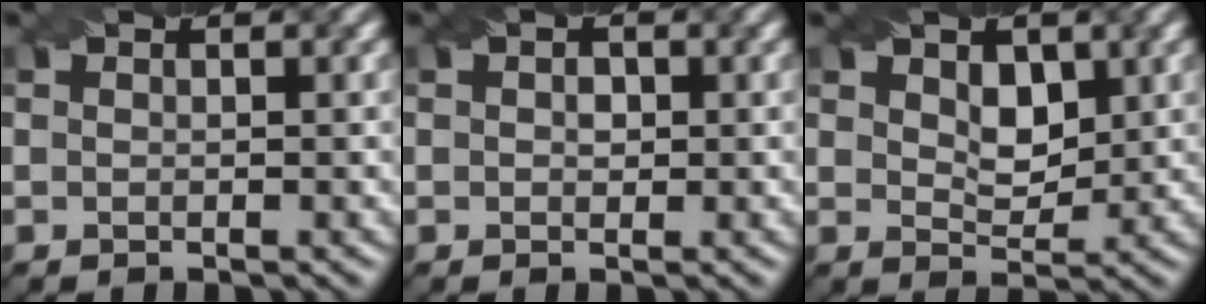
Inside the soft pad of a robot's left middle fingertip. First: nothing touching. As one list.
[{"total": 1.0, "force": [0.1, 0.8, 0.6], "torque": [-0.009, 0.000, 0.001]}, {"total": 2.8, "force": [1.2, 1.8, 1.8], "torque": [-0.036, -0.008, 0.023]}]